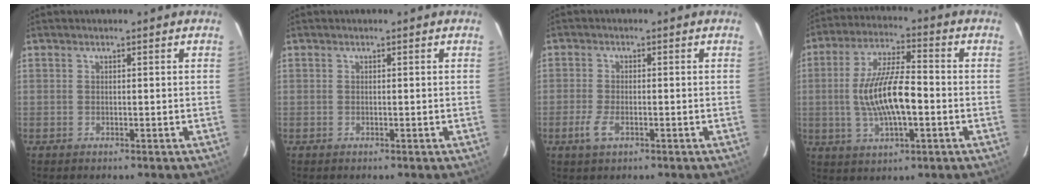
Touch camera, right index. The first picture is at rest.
{"total": 0.0}
{"total": 4.0, "force": [-1.9, 1.7, 3.1], "torque": [-0.075, -0.005, -0.036]}
{"total": 12.9, "force": [-1.9, 4.0, 12.1], "torque": [-0.237, 0.002, -0.030]}